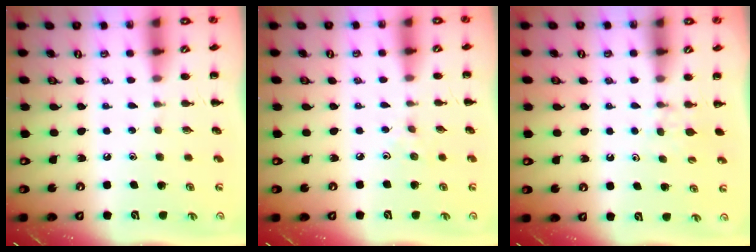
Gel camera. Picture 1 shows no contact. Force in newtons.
{"total": 2.5, "press": 2.3, "slide": 1.0}
{"total": 4.3, "press": 4.1, "slide": 1.4}